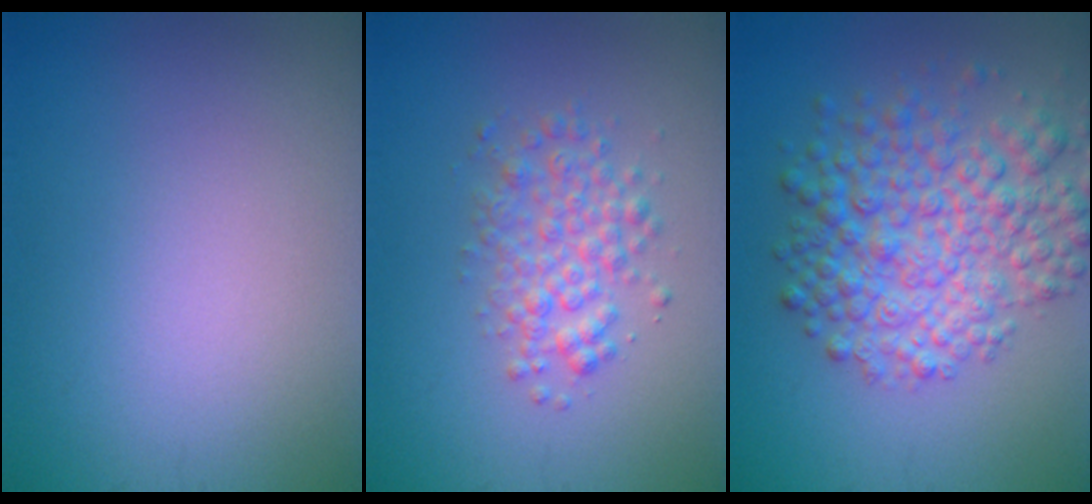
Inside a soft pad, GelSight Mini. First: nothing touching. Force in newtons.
{"total": 3.0, "press": 3.0, "slide": 0.1}
{"total": 7.4, "press": 7.4, "slide": 0.2}